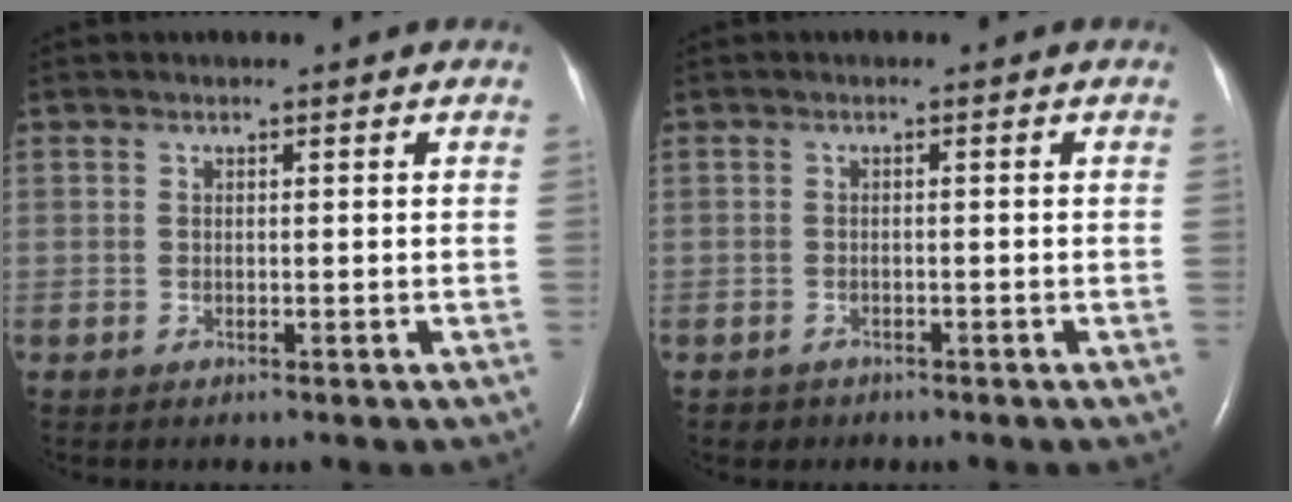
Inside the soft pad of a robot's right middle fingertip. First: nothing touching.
{"total": 1.3, "force": [-0.9, 0.9, -0.1], "torque": [-0.006, 0.003, -0.014]}